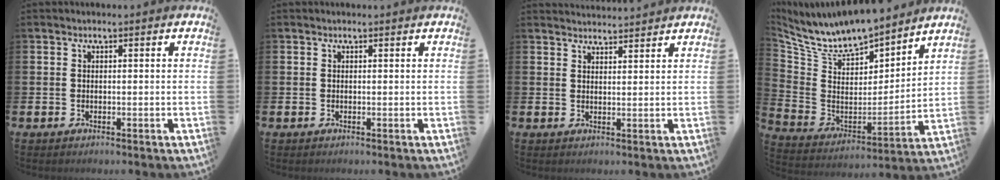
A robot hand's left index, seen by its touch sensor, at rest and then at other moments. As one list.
[{"total": 0.0}, {"total": 2.7, "force": [2.7, 0.0, -0.1], "torque": [0.002, -0.017, 0.049]}, {"total": 9.8, "force": [9.1, 2.6, 2.5], "torque": [-0.095, -0.071, 0.158]}]